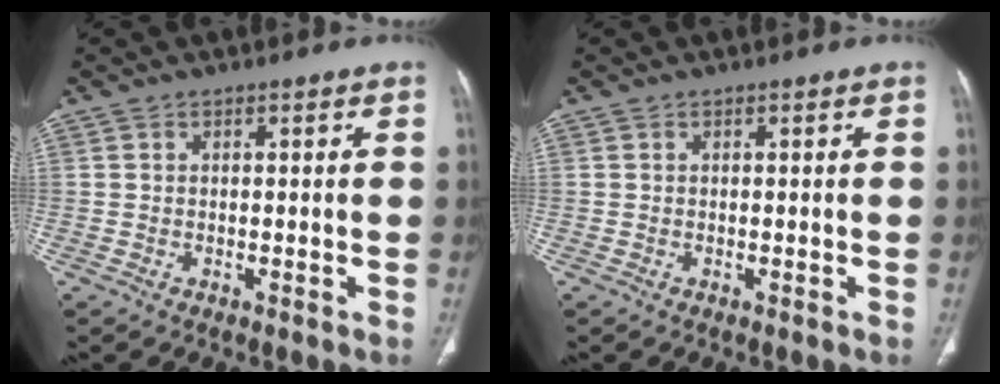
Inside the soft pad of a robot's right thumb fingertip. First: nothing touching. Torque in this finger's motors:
{"motor_torque": [-0.20, 0.11, 0.67, -0.23, -0.03]}